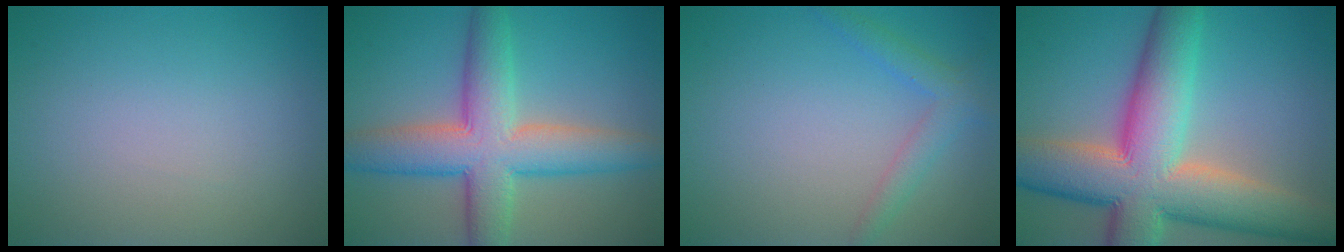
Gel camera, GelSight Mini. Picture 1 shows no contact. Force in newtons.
{"total": 8.6, "press": 8.6, "slide": 0.2}
{"total": 2.3, "press": 2.3, "slide": 0.2}
{"total": 13.7, "press": 13.7, "slide": 0.8}